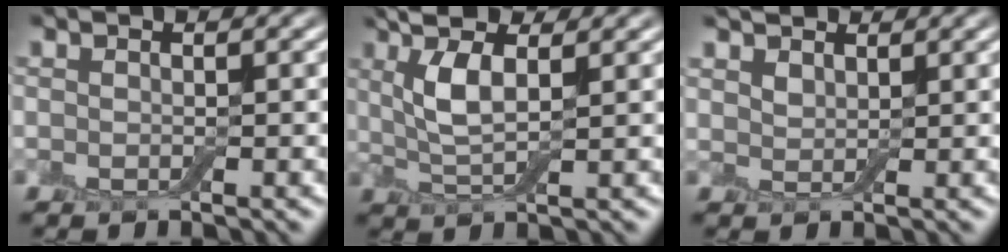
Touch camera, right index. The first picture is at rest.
{"total": 5.2, "force": [1.9, 1.7, 4.5], "torque": [-0.095, 0.004, 0.036]}
{"total": 2.6, "force": [2.1, 1.3, 0.9], "torque": [-0.028, 0.001, 0.039]}